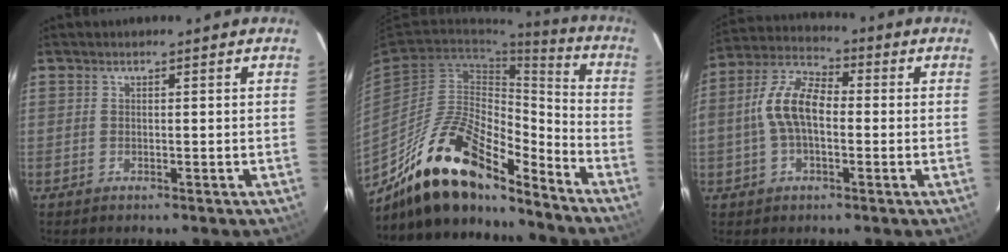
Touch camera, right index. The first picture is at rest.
{"total": 20.2, "force": [-15.8, 6.6, 10.7], "torque": [-0.199, 0.010, -0.280]}
{"total": 10.6, "force": [-0.9, 6.0, 8.7], "torque": [-0.180, 0.022, -0.020]}